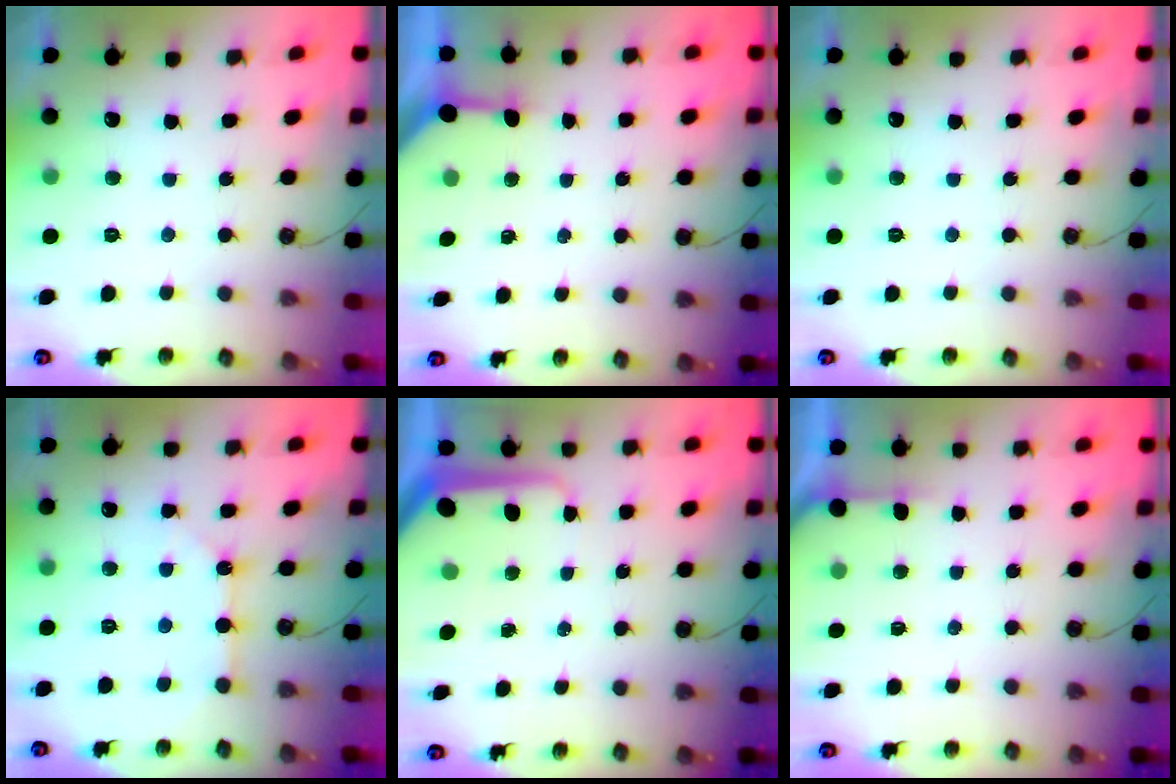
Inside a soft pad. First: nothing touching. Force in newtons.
{"total": 3.5, "press": 3.4, "slide": 0.4}
{"total": 0.0}
{"total": 2.9, "press": 2.9, "slide": 0.5}
{"total": 10.2, "press": 10.1, "slide": 1.1}
{"total": 2.5, "press": 2.5, "slide": 0.2}